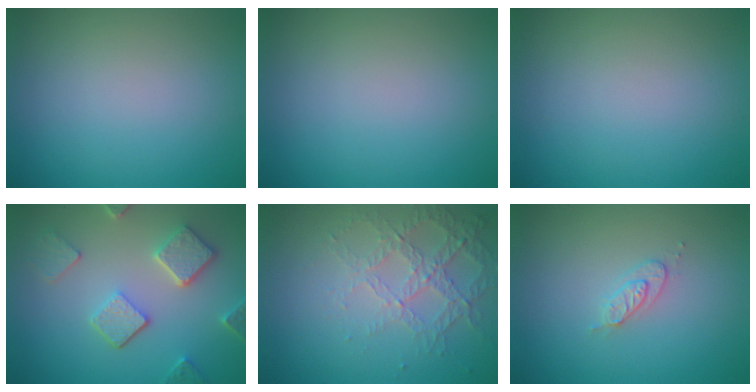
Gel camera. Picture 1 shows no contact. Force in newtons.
{"total": 0.0}
{"total": 0.0}
{"total": 5.0, "press": 3.9, "slide": 3.2}
{"total": 4.3, "press": 2.9, "slide": 3.1}
{"total": 1.7, "press": 1.6, "slide": 0.2}